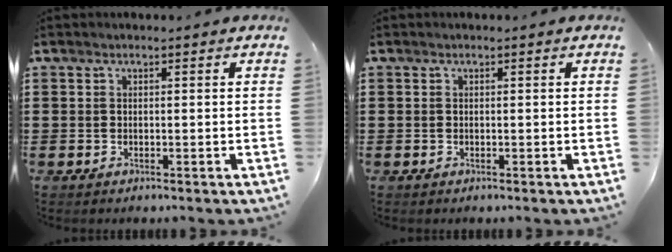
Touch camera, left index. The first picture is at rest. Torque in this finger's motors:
{"motor_torque": [0.00, 0.00, 0.00, 0.00]}